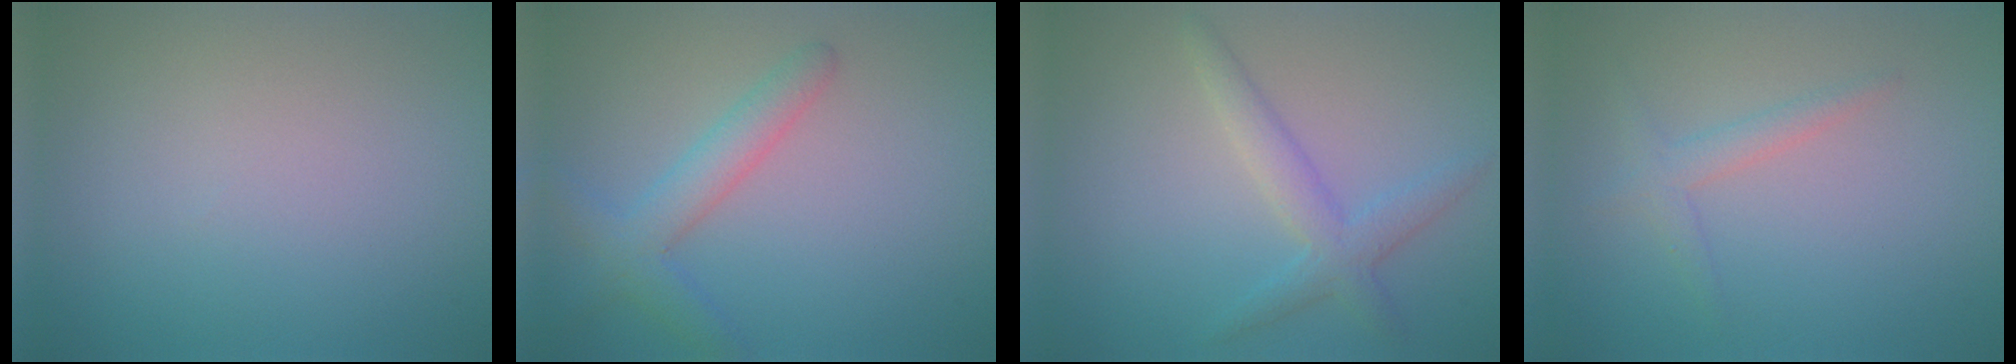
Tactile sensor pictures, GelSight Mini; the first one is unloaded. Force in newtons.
{"total": 2.2, "press": 2.2, "slide": 0.2}
{"total": 2.9, "press": 2.9, "slide": 0.1}
{"total": 1.6, "press": 1.6, "slide": 0.0}